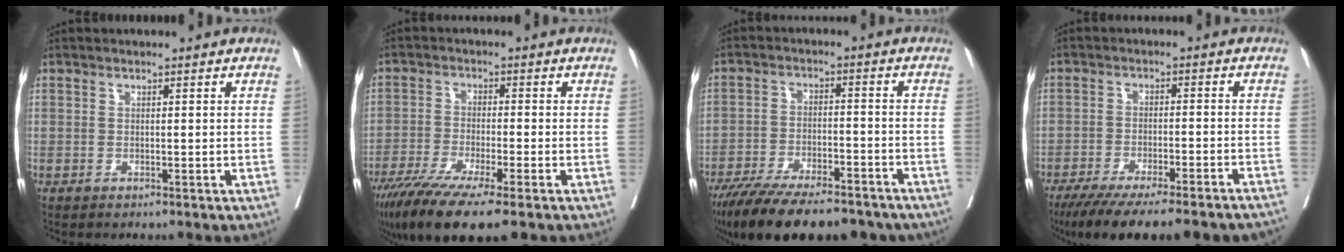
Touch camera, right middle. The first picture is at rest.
{"total": 12.1, "force": [-8.4, 1.0, 8.7], "torque": [-0.144, -0.030, -0.139]}
{"total": 20.4, "force": [-16.6, 5.5, 10.5], "torque": [-0.170, -0.017, -0.245]}
{"total": 20.0, "force": [-17.1, 2.2, 10.1], "torque": [-0.116, -0.034, -0.236]}